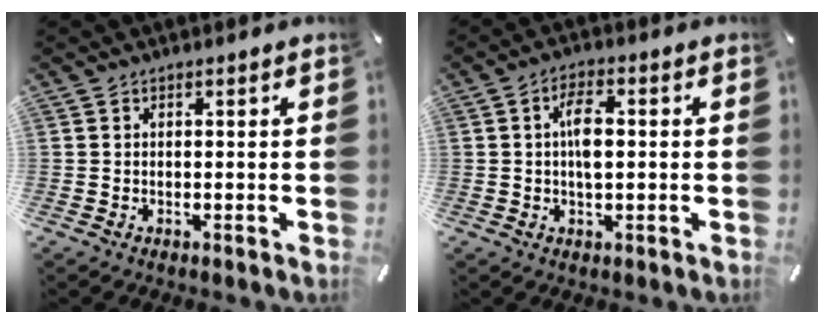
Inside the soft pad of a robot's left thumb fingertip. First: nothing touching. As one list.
[{"total": 5.8, "force": [0.3, 2.7, 5.2], "torque": [-0.105, 0.000, -0.001]}]